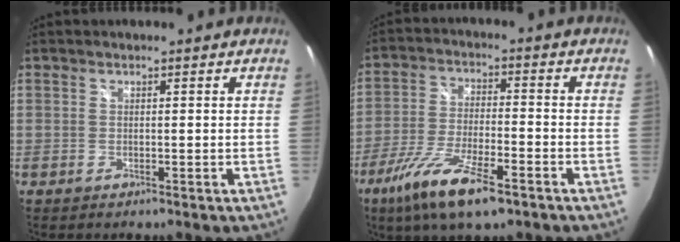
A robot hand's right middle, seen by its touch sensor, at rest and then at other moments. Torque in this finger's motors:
{"motor_torque": [1.36, -0.77, 0.30, 0.21]}